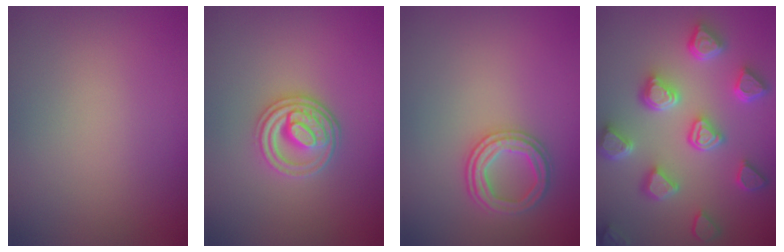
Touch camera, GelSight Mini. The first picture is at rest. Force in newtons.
{"total": 3.6, "press": 3.1, "slide": 1.9}
{"total": 2.6, "press": 2.6, "slide": 0.1}
{"total": 7.0, "press": 6.0, "slide": 3.6}